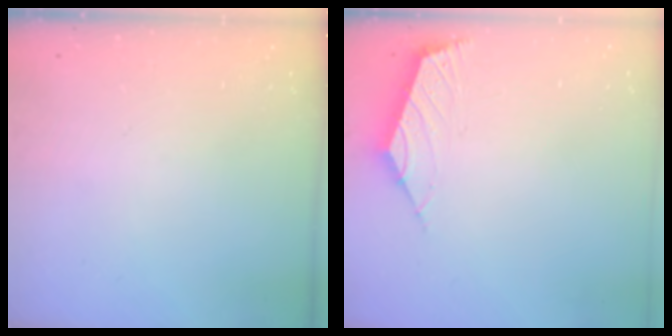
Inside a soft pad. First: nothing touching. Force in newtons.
{"total": 2.8, "press": 2.7, "slide": 0.6}